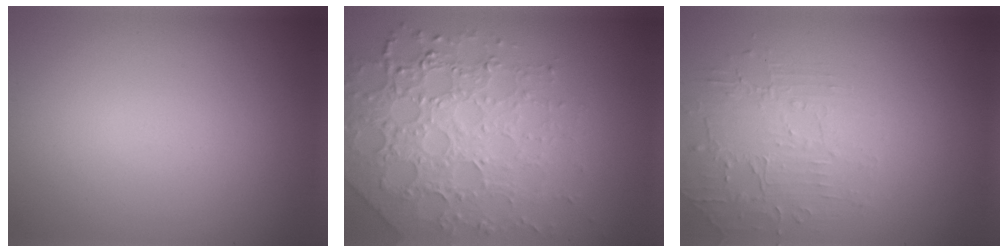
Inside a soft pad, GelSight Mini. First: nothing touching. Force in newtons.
{"total": 7.3, "press": 5.2, "slide": 5.2}
{"total": 1.9, "press": 1.0, "slide": 1.6}